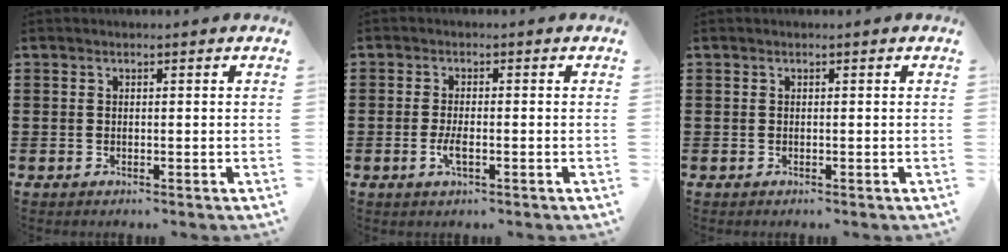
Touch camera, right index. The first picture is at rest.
{"total": 2.6, "force": [-0.9, 0.7, 2.4], "torque": [-0.056, -0.006, -0.020]}
{"total": 0.0}